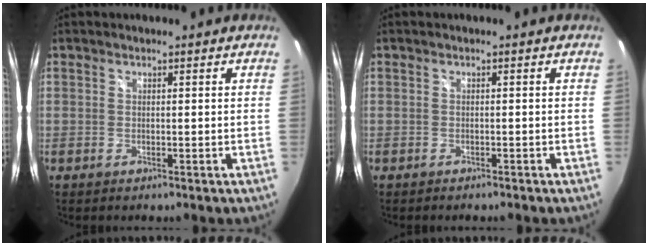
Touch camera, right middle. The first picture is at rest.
{"total": 1.1, "force": [-1.0, 0.4, 0.3], "torque": [-0.009, -0.005, -0.017]}